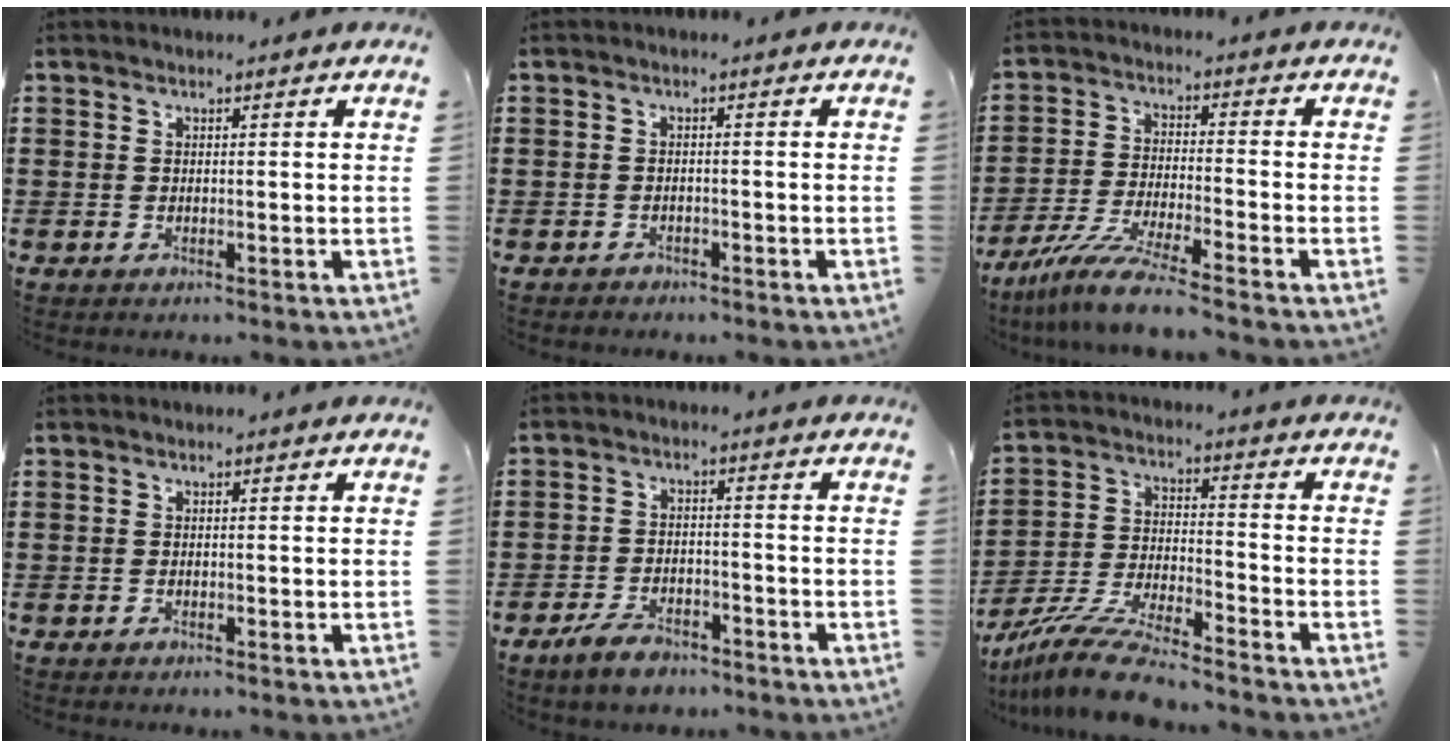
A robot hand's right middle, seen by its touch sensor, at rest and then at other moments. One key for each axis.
{"total": 1.1, "fx": -1.0, "fy": 0.5, "fz": -0.1, "tx": -0.001, "ty": 0.002, "tz": -0.023}
{"total": 8.2, "fx": -7.1, "fy": -0.1, "fz": 4.0, "tx": -0.090, "ty": -0.013, "tz": -0.140}
{"total": 0.0}
{"total": 4.0, "fx": -3.3, "fy": 1.7, "fz": 1.5, "tx": -0.039, "ty": 0.005, "tz": -0.068}
{"total": 9.7, "fx": -8.9, "fy": 0.9, "fz": 3.9, "tx": -0.081, "ty": 0.011, "tz": -0.175}